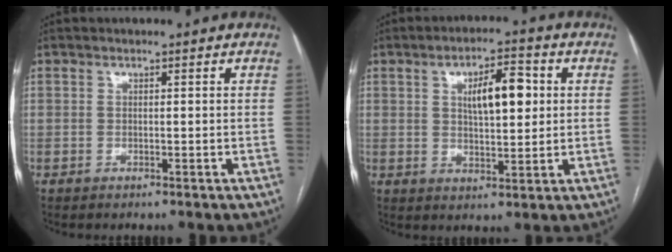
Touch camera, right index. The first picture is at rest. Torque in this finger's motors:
{"motor_torque": [0.37, 0.01, 0.31, 0.08]}